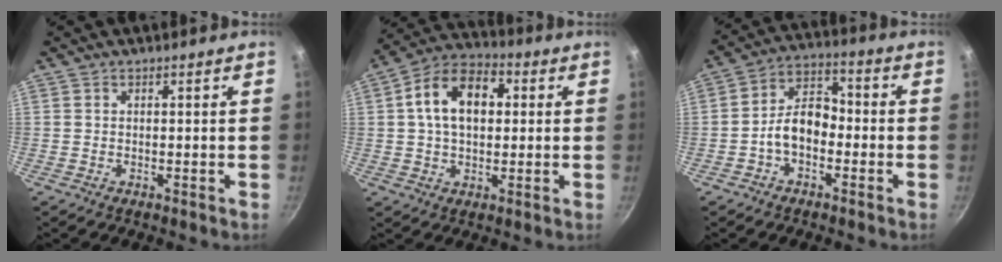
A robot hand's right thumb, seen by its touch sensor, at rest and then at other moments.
{"total": 13.5, "force": [2.3, 8.8, 9.9], "torque": [-0.137, 0.025, 0.023]}
{"total": 8.5, "force": [-2.5, 5.6, 5.9], "torque": [-0.072, 0.043, -0.057]}